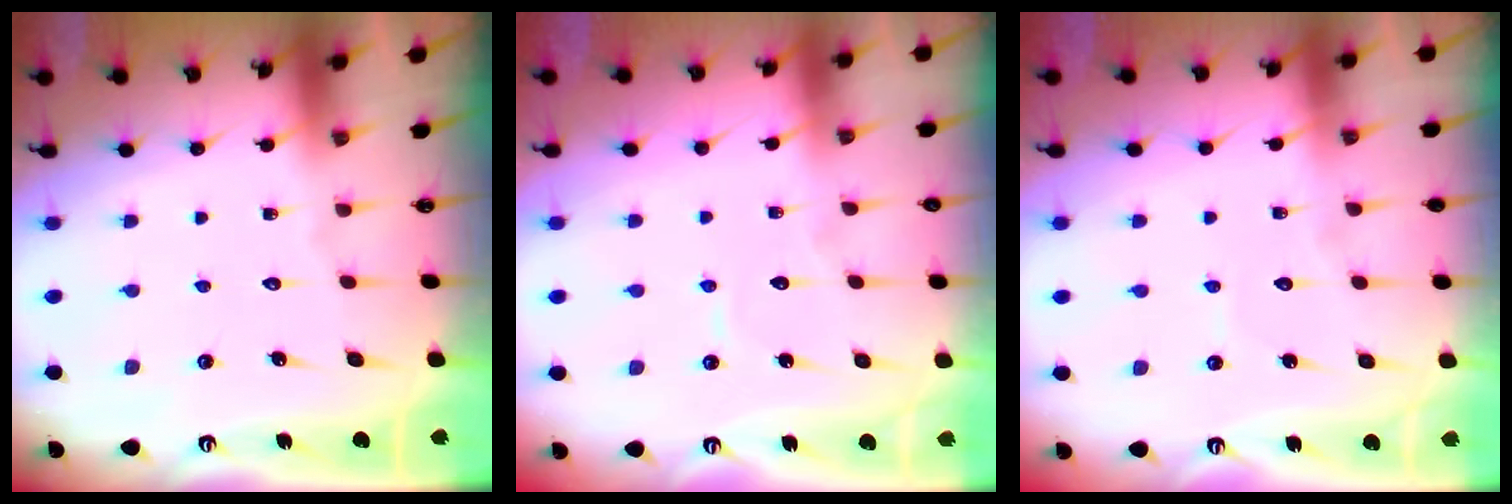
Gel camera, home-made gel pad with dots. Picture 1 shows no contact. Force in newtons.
{"total": 3.9, "press": 3.9, "slide": 0.3}
{"total": 3.3, "press": 3.3, "slide": 0.3}